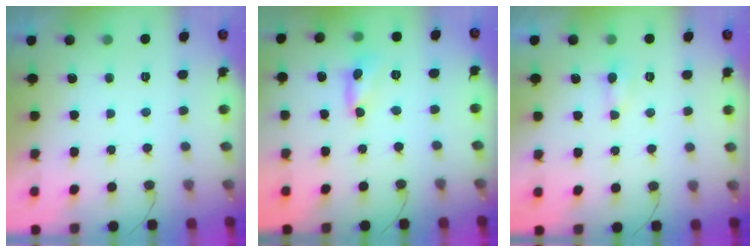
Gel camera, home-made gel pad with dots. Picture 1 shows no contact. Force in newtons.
{"total": 3.2, "press": 3.2, "slide": 0.2}
{"total": 3.5, "press": 3.5, "slide": 0.5}